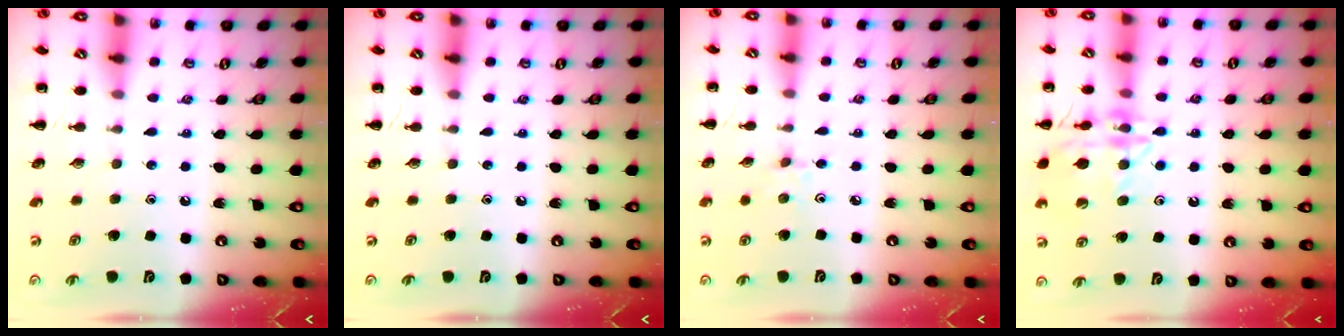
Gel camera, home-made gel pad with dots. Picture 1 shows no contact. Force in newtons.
{"total": 0.0}
{"total": 1.7, "press": 1.6, "slide": 0.6}
{"total": 15.9, "press": 15.8, "slide": 1.5}